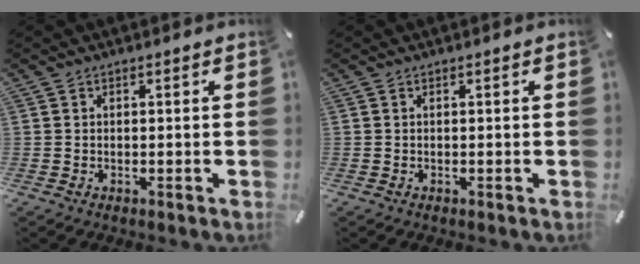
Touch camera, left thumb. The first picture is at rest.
{"total": 0.0}